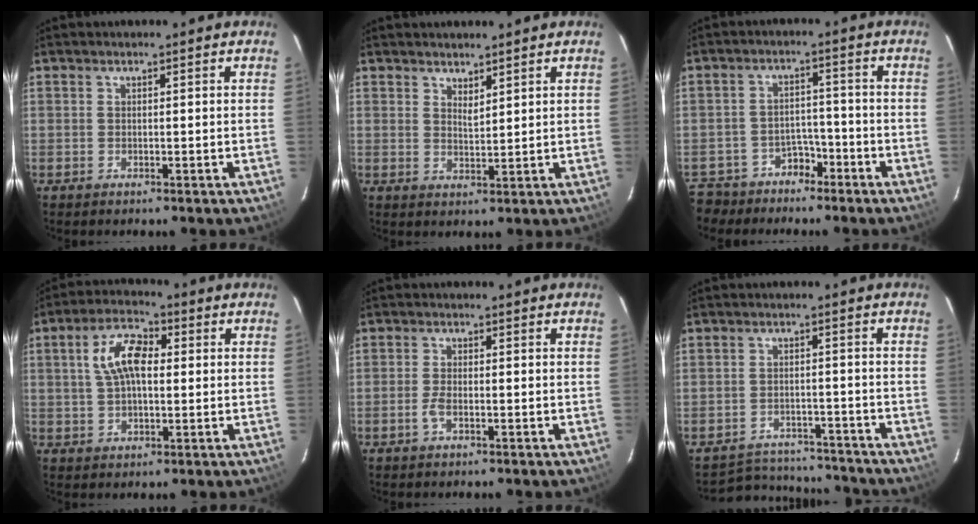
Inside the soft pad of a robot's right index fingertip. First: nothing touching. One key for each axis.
{"total": 2.5, "fx": 2.1, "fy": 0.7, "fz": 1.1, "tx": -0.018, "ty": -0.002, "tz": 0.037}
{"total": 8.9, "fx": -6.5, "fy": 5.8, "fz": 1.7, "tx": -0.054, "ty": 0.020, "tz": -0.100}
{"total": 8.7, "fx": 1.5, "fy": 4.7, "fz": 7.2, "tx": -0.140, "ty": 0.021, "tz": 0.027}
{"total": 2.4, "fx": -0.9, "fy": 0.9, "fz": 2.0, "tx": -0.048, "ty": -0.001, "tz": -0.019}
{"total": 10.8, "fx": -9.7, "fy": 4.6, "fz": 1.3, "tx": -0.035, "ty": 0.033, "tz": -0.120}